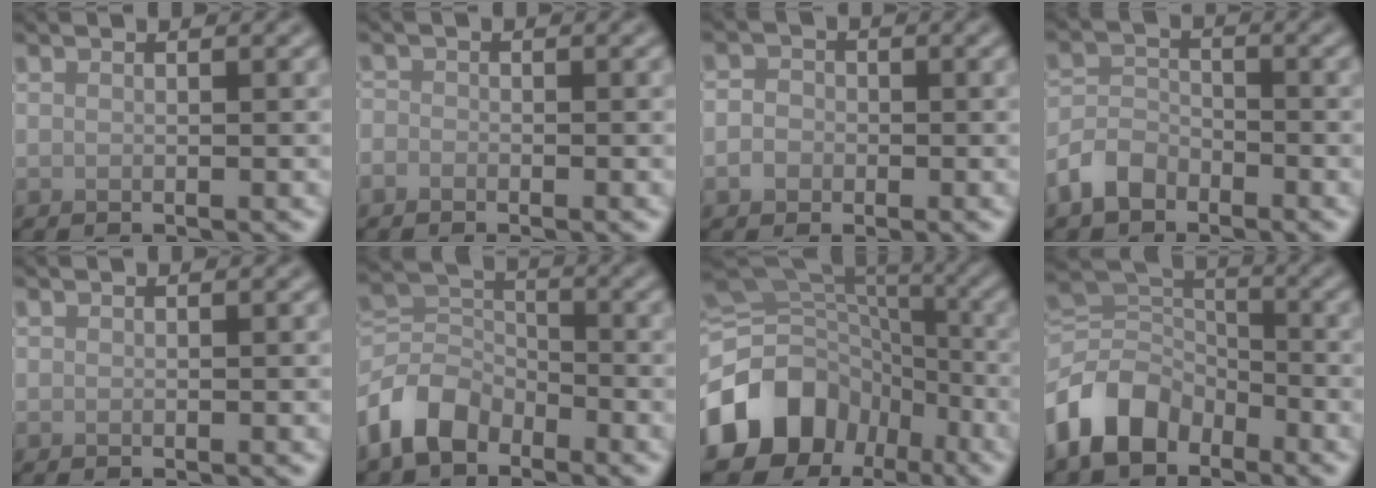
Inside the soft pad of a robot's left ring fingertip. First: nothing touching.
{"total": 1.0, "force": [-0.6, 0.7, 0.1], "torque": [0.000, -0.001, -0.015]}
{"total": 1.8, "force": [-0.6, 1.6, 0.7], "torque": [-0.001, 0.001, -0.017]}
{"total": 3.3, "force": [-2.3, 2.0, 1.2], "torque": [-0.023, 0.007, -0.057]}
{"total": 0.0}
{"total": 5.7, "force": [-3.8, 3.4, 2.5], "torque": [-0.050, 0.000, -0.090]}
{"total": 13.2, "force": [-5.4, 10.6, 5.8], "torque": [-0.139, -0.008, -0.101]}
{"total": 7.8, "force": [-4.8, 5.0, 3.6], "torque": [-0.069, 0.000, -0.108]}